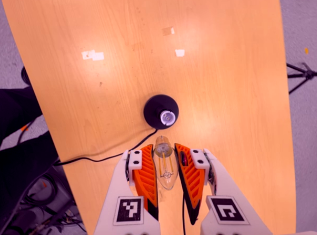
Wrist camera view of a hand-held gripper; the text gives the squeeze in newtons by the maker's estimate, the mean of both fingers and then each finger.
{"total": 19.9, "left": 21.2, "right": 18.6}